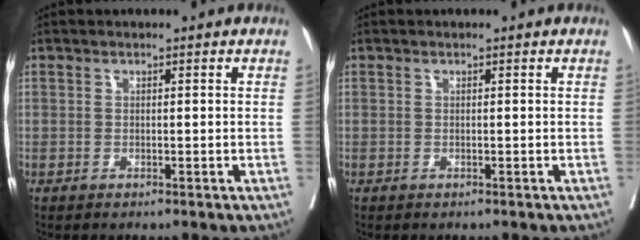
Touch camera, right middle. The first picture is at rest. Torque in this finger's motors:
{"motor_torque": [0.47, -0.56, 0.02, 0.00]}